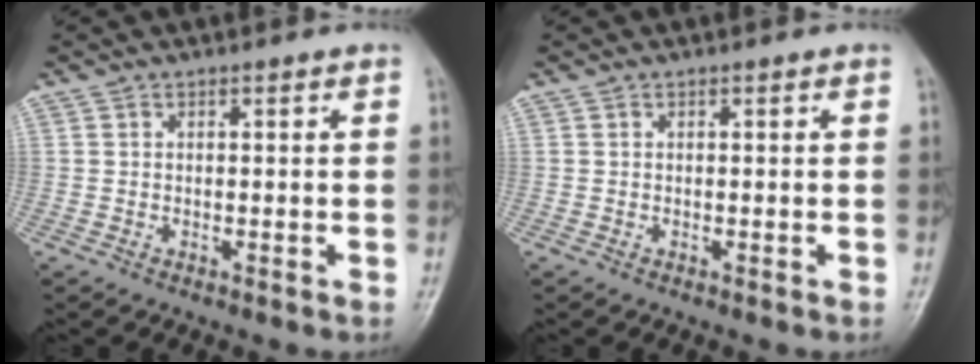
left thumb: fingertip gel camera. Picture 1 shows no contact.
{"total": 0.0}